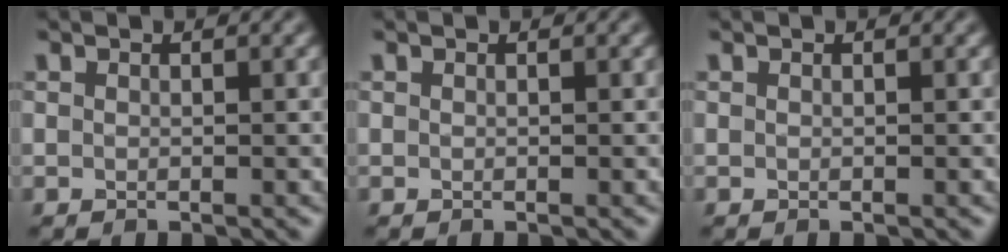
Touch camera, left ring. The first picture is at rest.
{"total": 0.0}
{"total": 0.0}